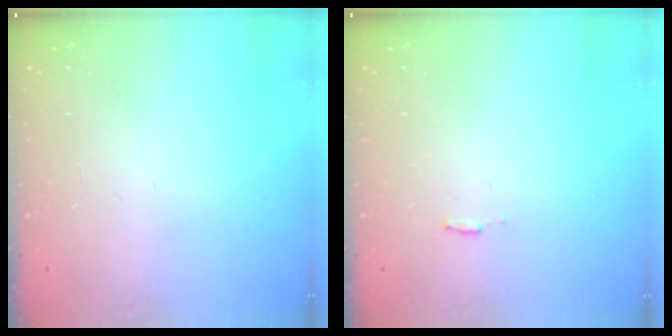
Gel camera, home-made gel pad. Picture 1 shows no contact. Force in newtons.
{"total": 3.0, "press": 3.0, "slide": 0.2}